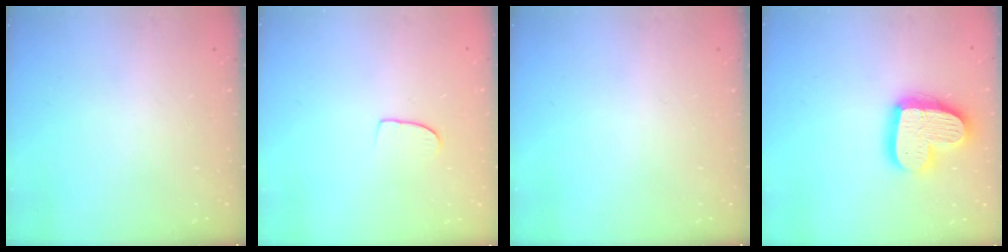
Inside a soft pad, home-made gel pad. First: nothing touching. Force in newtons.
{"total": 6.1, "press": 6.1, "slide": 0.4}
{"total": 0.0}
{"total": 18.7, "press": 18.7, "slide": 1.5}